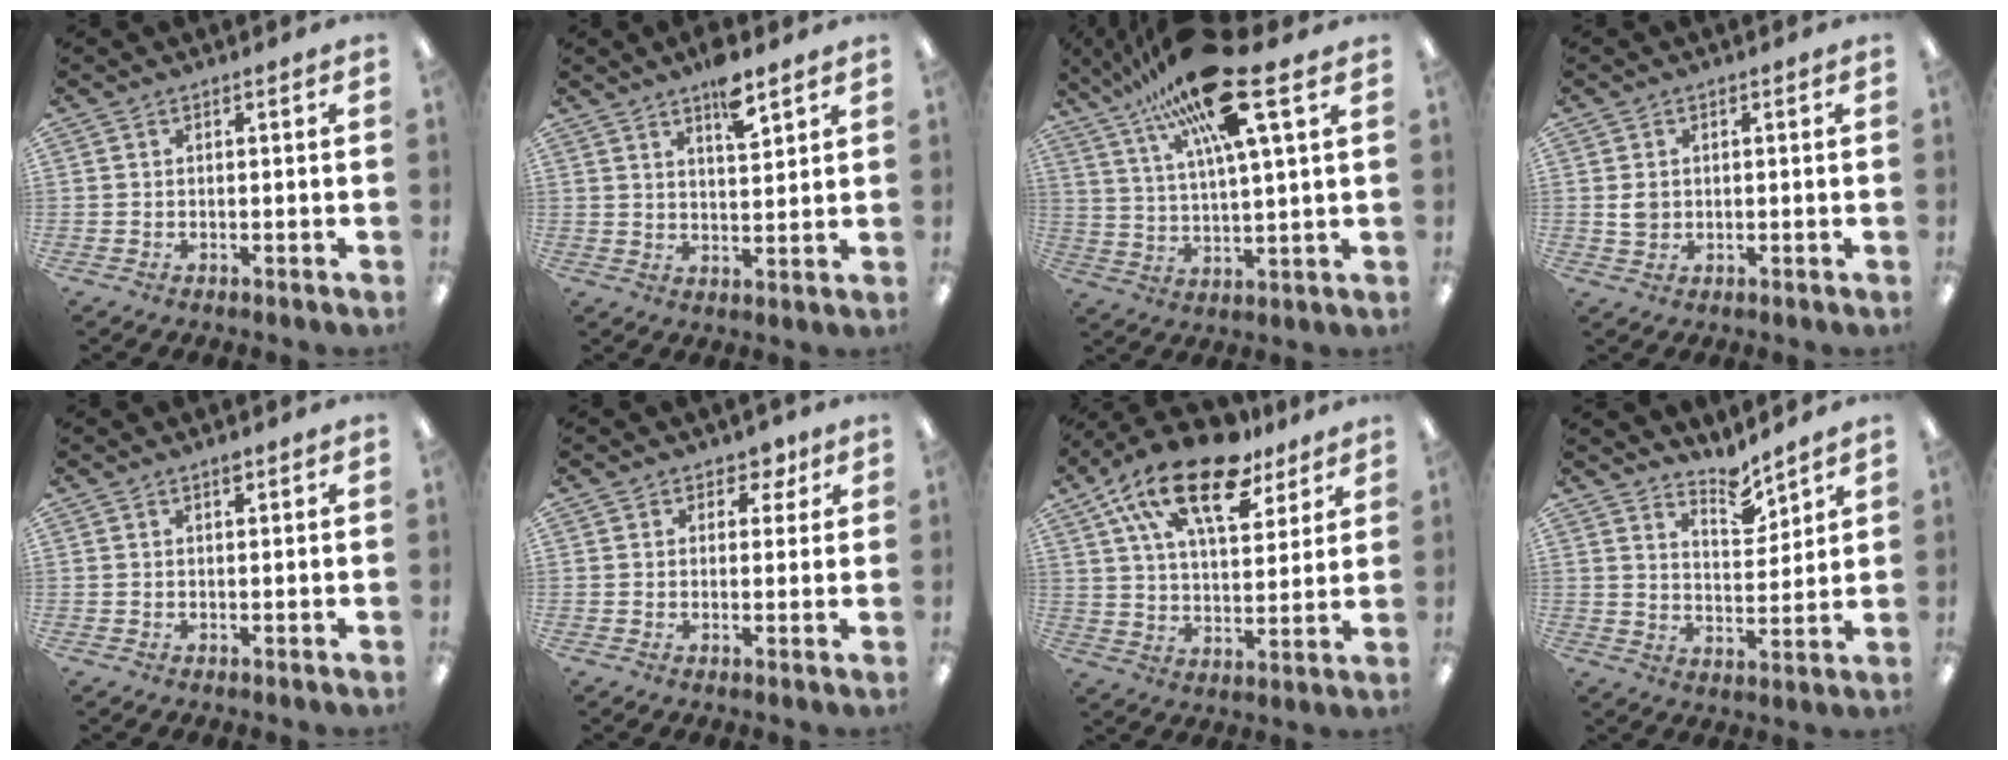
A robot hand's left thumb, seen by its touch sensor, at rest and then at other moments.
{"total": 7.5, "force": [5.5, 2.2, 4.6], "torque": [-0.065, -0.033, 0.090]}
{"total": 21.0, "force": [13.0, 4.5, 15.9], "torque": [-0.280, -0.048, 0.209]}
{"total": 2.6, "force": [0.3, 2.2, 1.4], "torque": [-0.020, 0.001, 0.002]}
{"total": 1.2, "force": [1.0, 0.3, 0.6], "torque": [-0.007, -0.003, 0.016]}
{"total": 3.8, "force": [2.1, 2.9, 1.1], "torque": [0.004, -0.008, 0.032]}
{"total": 20.7, "force": [13.0, 9.3, 13.1], "torque": [-0.224, -0.057, 0.224]}
{"total": 7.5, "force": [6.7, 2.3, 2.6], "torque": [-0.031, -0.051, 0.116]}